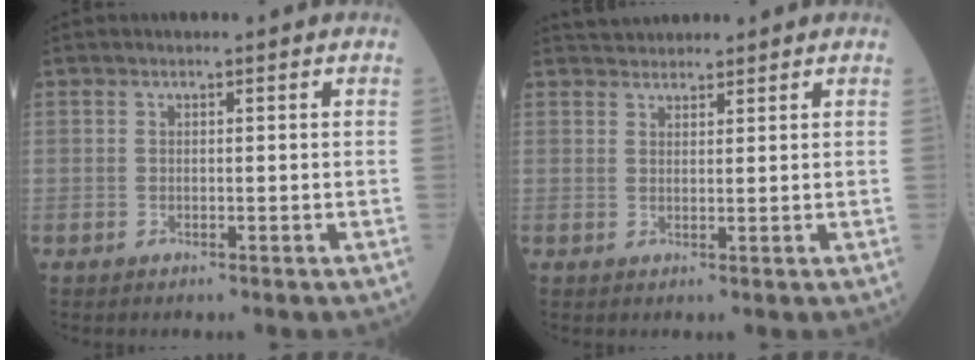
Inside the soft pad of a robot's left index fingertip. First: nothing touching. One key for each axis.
{"total": 4.2, "fx": 3.9, "fy": 1.3, "fz": 0.7, "tx": -0.010, "ty": 0.032, "tz": 0.062}